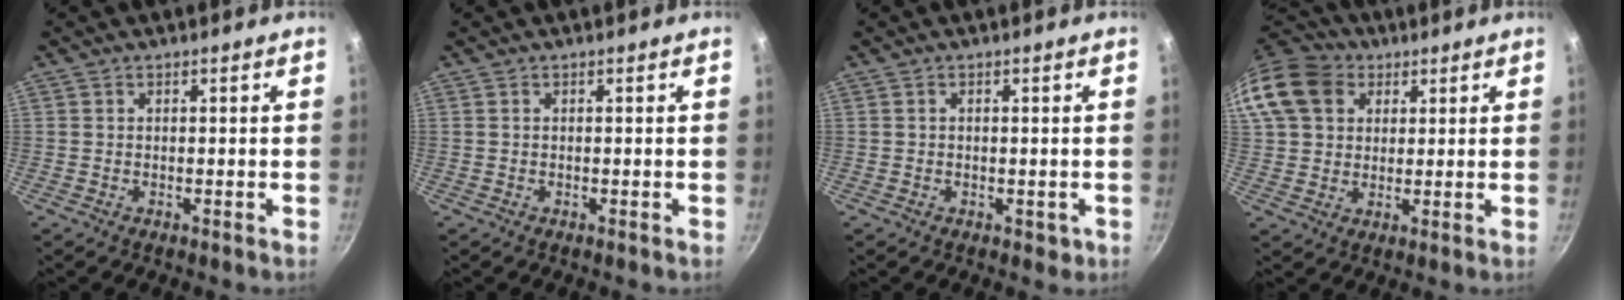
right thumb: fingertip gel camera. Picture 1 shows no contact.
{"total": 0.0}
{"total": 1.7, "force": [-0.3, 1.4, 0.9], "torque": [-0.009, 0.001, -0.002]}
{"total": 15.6, "force": [5.7, 12.2, 7.9], "torque": [-0.153, 0.020, 0.094]}